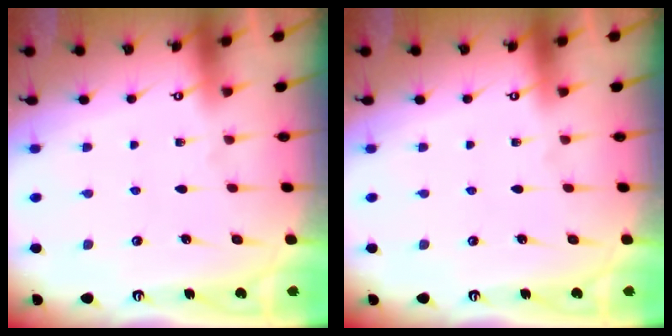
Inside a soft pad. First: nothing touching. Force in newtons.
{"total": 0.0}